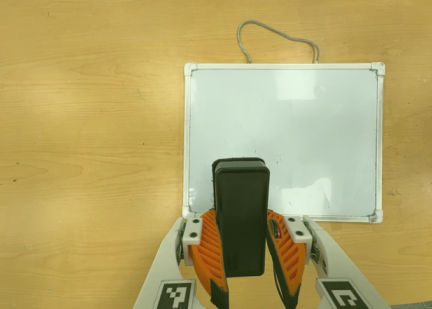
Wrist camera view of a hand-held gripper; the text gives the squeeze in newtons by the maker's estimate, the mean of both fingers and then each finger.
{"total": 7.7, "left": 7.0, "right": 8.5}